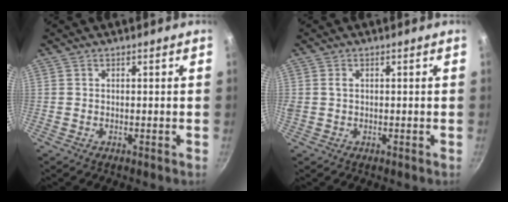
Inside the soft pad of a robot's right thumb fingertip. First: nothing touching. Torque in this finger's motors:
{"motor_torque": [0.32, 0.99, 0.30, 0.06, -0.01]}